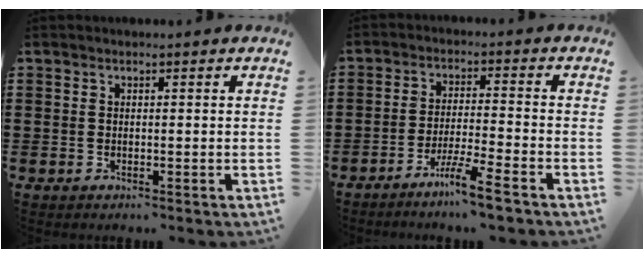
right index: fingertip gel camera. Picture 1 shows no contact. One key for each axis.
{"total": 5.8, "fx": -4.7, "fy": -0.6, "fz": 3.5, "tx": -0.069, "ty": -0.013, "tz": -0.089}